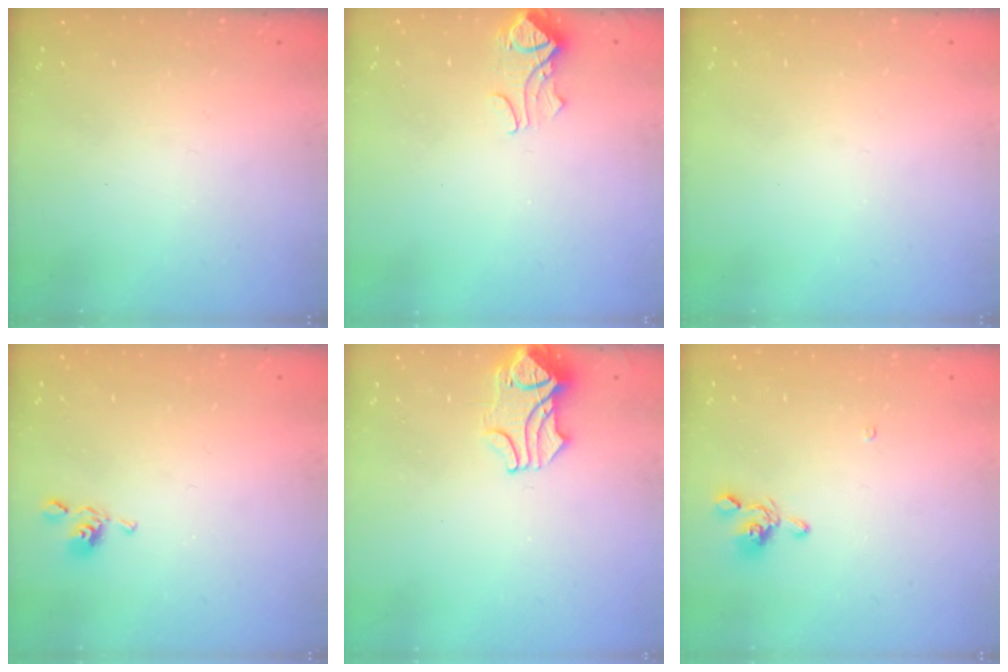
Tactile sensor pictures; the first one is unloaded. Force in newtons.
{"total": 2.4, "press": 2.3, "slide": 0.5}
{"total": 0.0}
{"total": 5.7, "press": 5.7, "slide": 0.0}
{"total": 1.2, "press": 0.6, "slide": 1.0}
{"total": 0.7, "press": 0.3, "slide": 0.6}